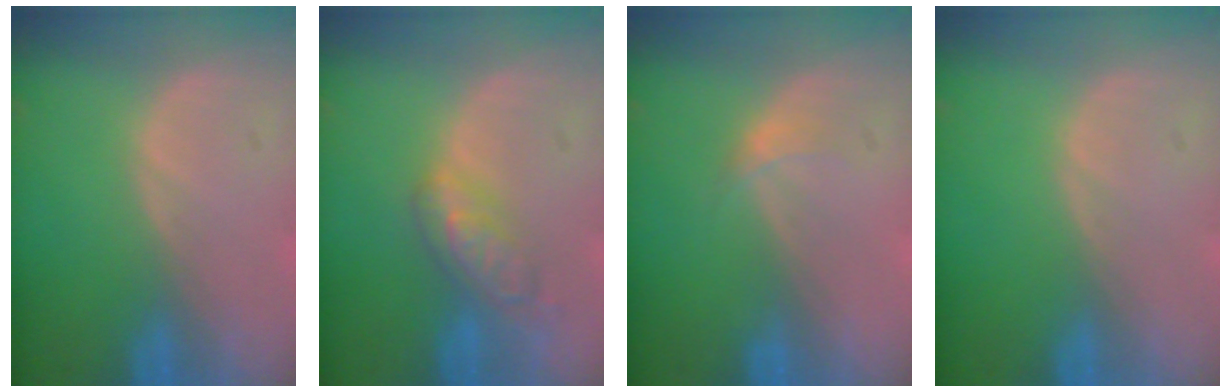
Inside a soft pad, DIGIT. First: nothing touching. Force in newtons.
{"total": 5.9, "press": 5.1, "slide": 2.9}
{"total": 1.2, "press": 1.2, "slide": 0.1}
{"total": 0.0}